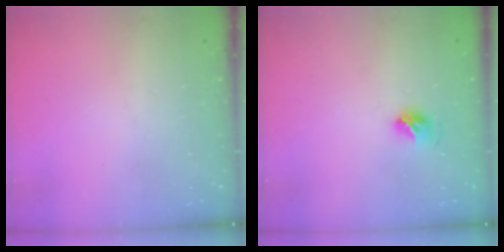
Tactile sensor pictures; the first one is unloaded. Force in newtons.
{"total": 6.7, "press": 6.7, "slide": 0.9}